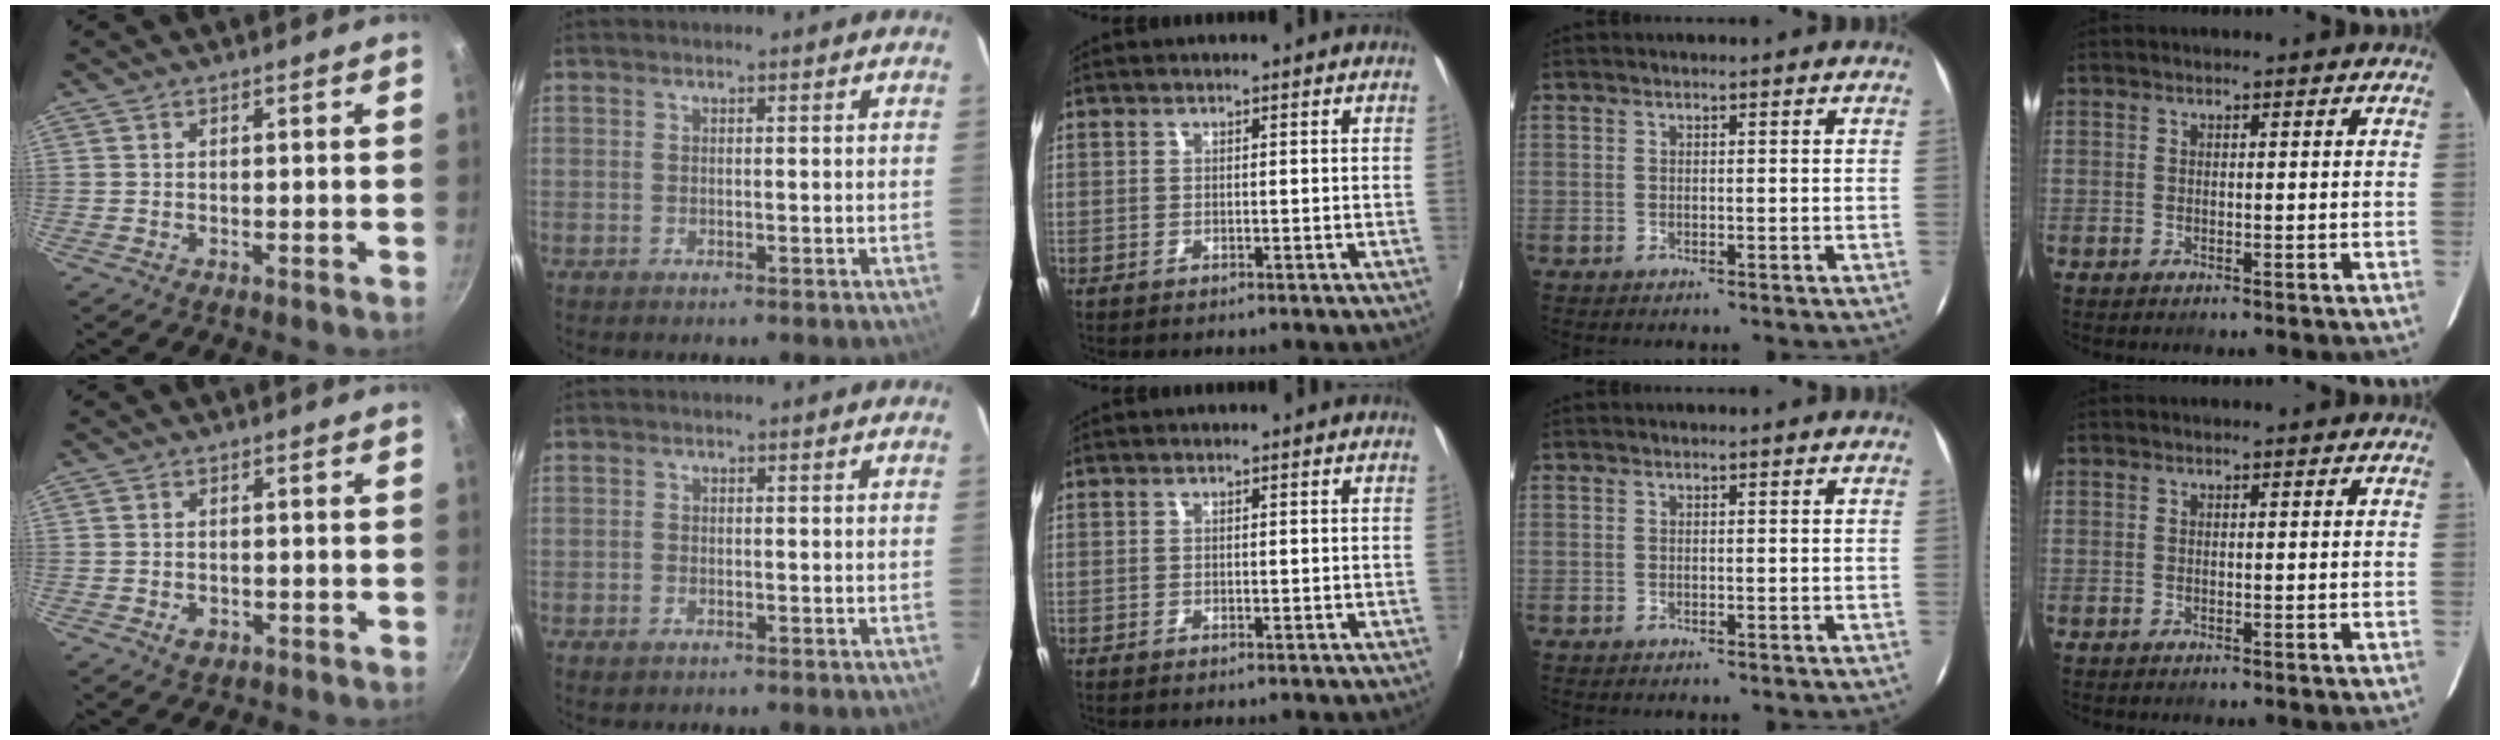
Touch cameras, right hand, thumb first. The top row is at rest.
{"thumb": {"total": 2.4, "force": [-0.9, 1.7, 1.4], "torque": [-0.022, 0.004, -0.012]}, "index": {"total": 1.3, "force": [-0.8, 0.9, 0.5], "torque": [-0.011, -0.001, -0.014]}}